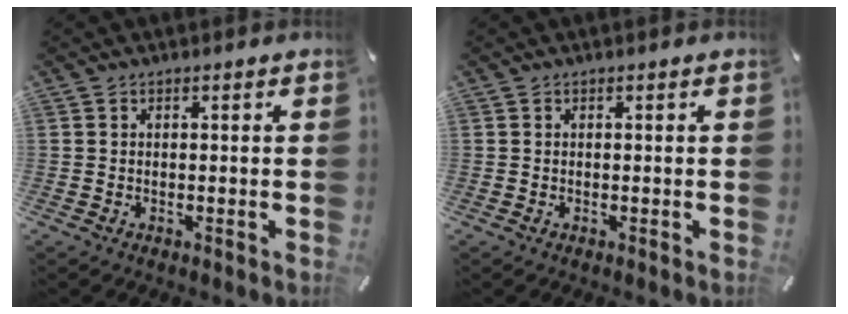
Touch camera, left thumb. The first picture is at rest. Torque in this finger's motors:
{"motor_torque": [-0.40, -0.40, -0.06, -0.06, 0.00]}